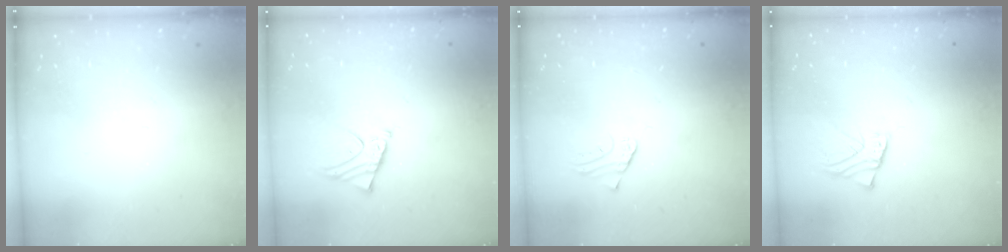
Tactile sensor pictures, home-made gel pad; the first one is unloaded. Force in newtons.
{"total": 3.7, "press": 3.7, "slide": 0.5}
{"total": 1.2, "press": 1.2, "slide": 0.1}
{"total": 2.9, "press": 2.9, "slide": 0.1}